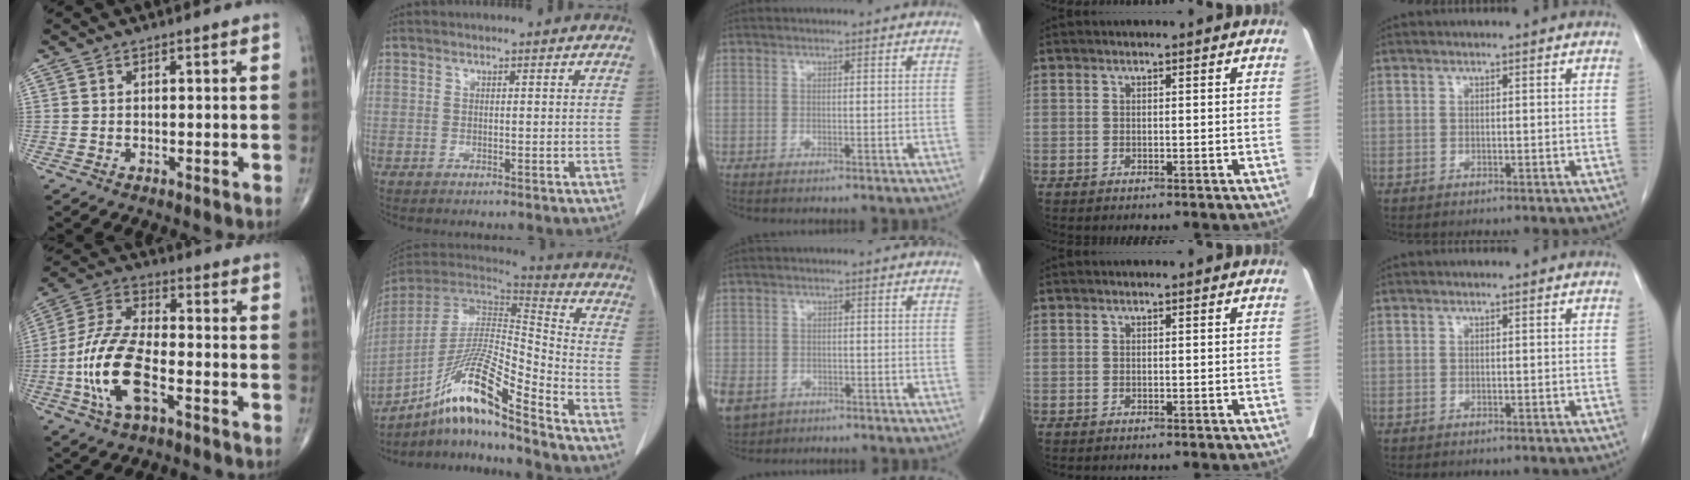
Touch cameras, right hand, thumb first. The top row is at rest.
{"thumb": {"total": 14.6, "force": [-4.8, 6.4, 12.2], "torque": [-0.256, 0.024, -0.094]}, "index": {"total": 17.1, "force": [-12.2, 0.6, 12.0], "torque": [-0.230, 0.005, -0.223]}, "middle": {"total": 17.2, "force": [-7.5, 13.8, 7.0], "torque": [-0.240, -0.020, -0.103]}}